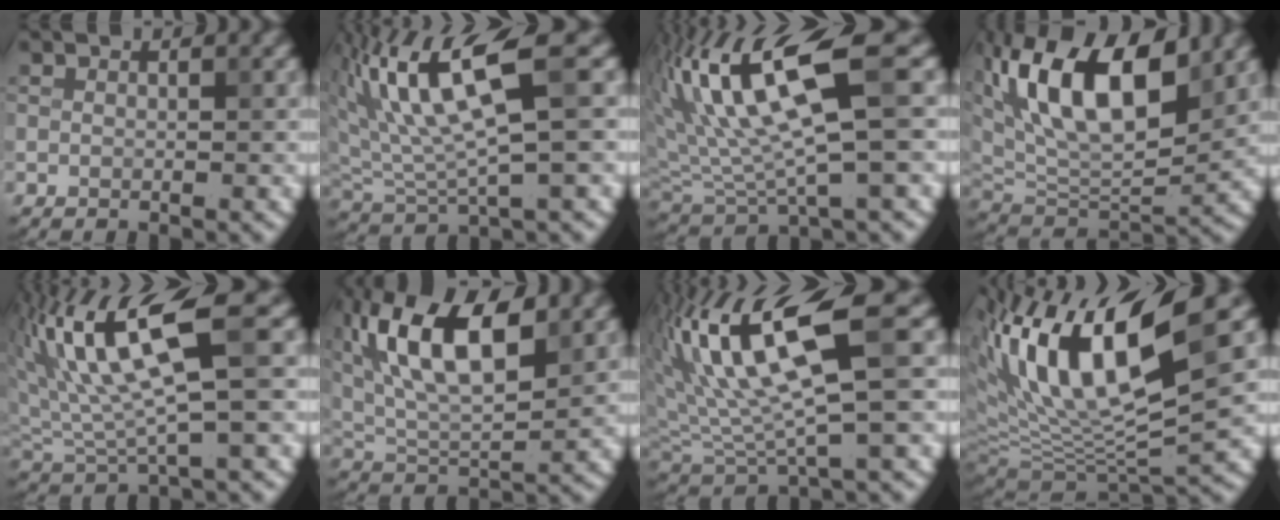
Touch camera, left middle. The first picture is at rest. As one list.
[{"total": 8.9, "force": [3.3, 2.5, 7.8], "torque": [-0.160, 0.006, 0.066]}, {"total": 11.4, "force": [4.1, 2.9, 10.2], "torque": [-0.193, 0.010, 0.082]}, {"total": 12.5, "force": [5.1, 5.5, 10.0], "torque": [-0.166, 0.011, 0.089]}, {"total": 10.3, "force": [3.8, 2.8, 9.2], "torque": [-0.190, 0.010, 0.077]}, {"total": 11.3, "force": [4.4, 4.8, 9.2], "torque": [-0.171, 0.018, 0.074]}, {"total": 11.3, "force": [4.1, 2.9, 10.1], "torque": [-0.191, 0.009, 0.084]}, {"total": 14.9, "force": [5.4, 5.0, 13.0], "torque": [-0.251, 0.019, 0.096]}]